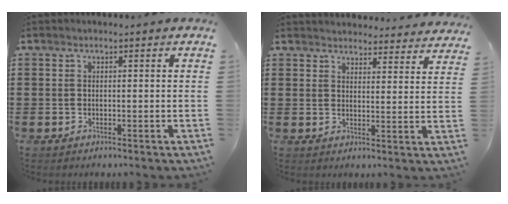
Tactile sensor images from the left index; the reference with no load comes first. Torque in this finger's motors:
{"motor_torque": [1.35, -0.79, 0.49, 0.05]}